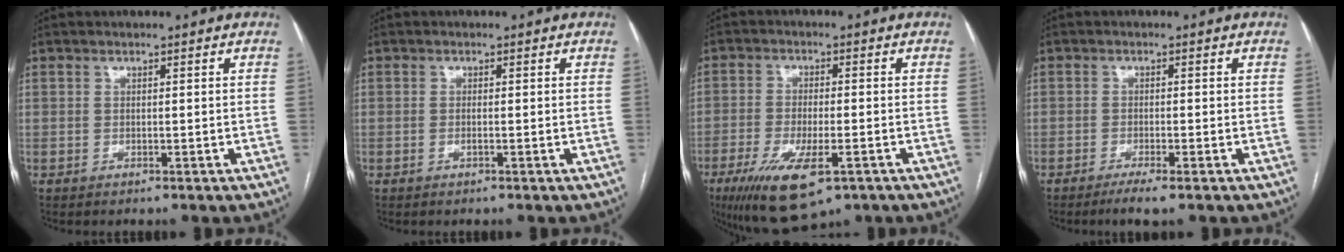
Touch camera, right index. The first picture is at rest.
{"total": 0.8, "force": [-0.2, 0.0, 0.7], "torque": [-0.015, 0.000, -0.003]}
{"total": 11.7, "force": [-6.2, 3.5, 9.3], "torque": [-0.172, -0.025, -0.094]}
{"total": 3.1, "force": [-2.1, 0.1, 2.3], "torque": [-0.043, -0.007, -0.037]}